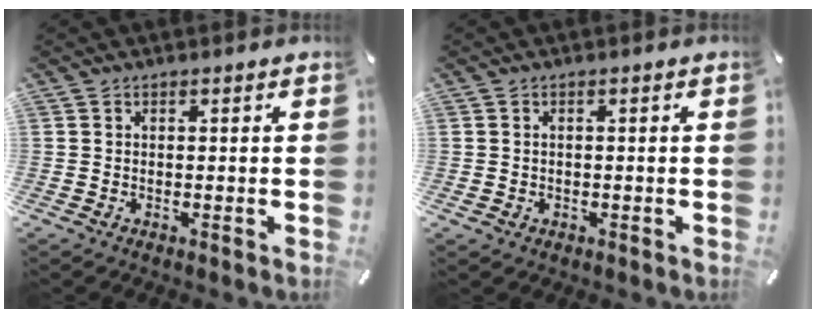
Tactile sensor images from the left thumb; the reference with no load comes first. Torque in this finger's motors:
{"motor_torque": [-0.19, -0.23, 0.16, 0.00, 0.08]}